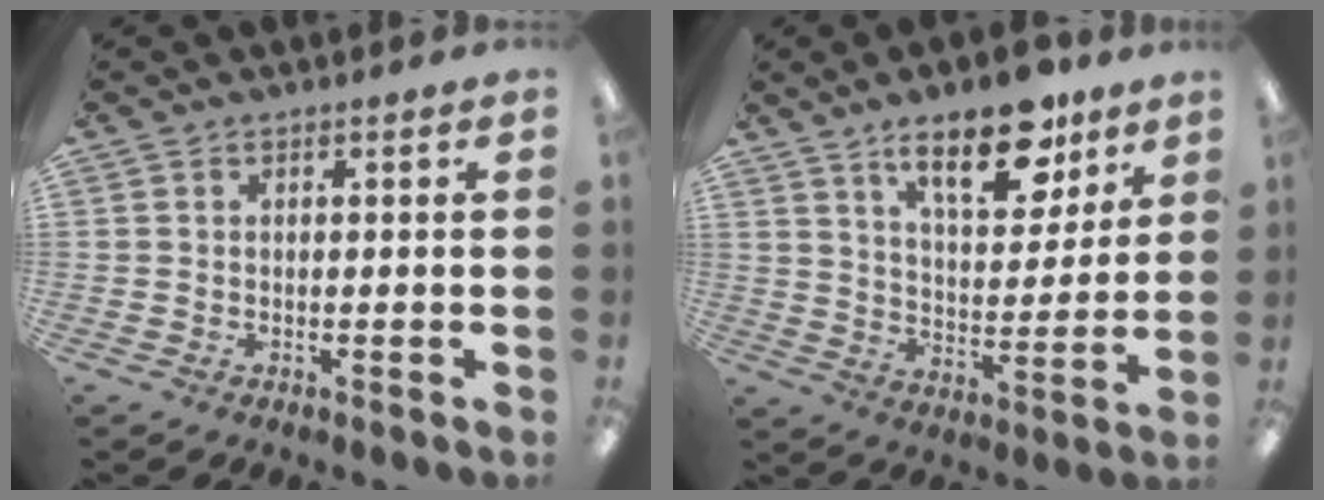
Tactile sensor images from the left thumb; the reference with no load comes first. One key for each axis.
{"total": 16.4, "fx": 10.8, "fy": 6.9, "fz": 10.2, "tx": -0.148, "ty": -0.047, "tz": 0.180}